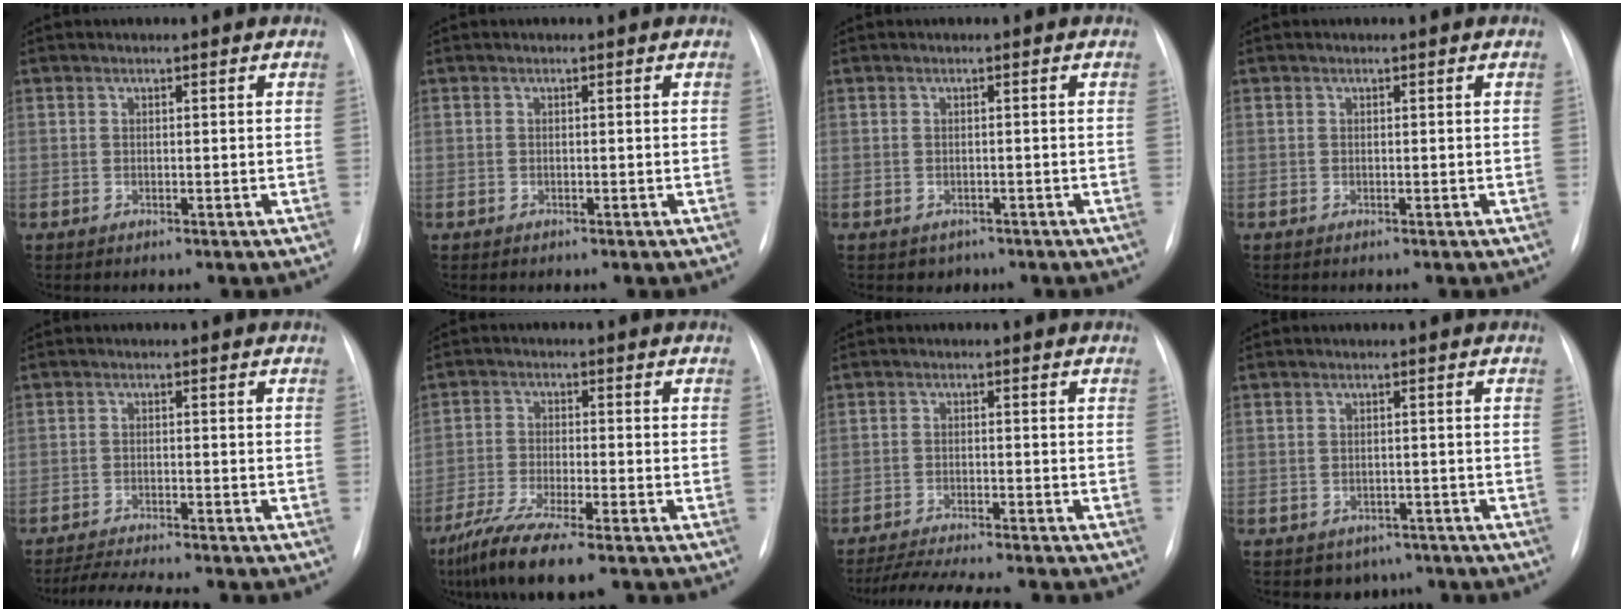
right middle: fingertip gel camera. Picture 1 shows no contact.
{"total": 0.0}
{"total": 1.8, "force": [-1.1, 1.4, 0.1], "torque": [-0.004, 0.004, -0.010]}
{"total": 0.0}
{"total": 7.7, "force": [-6.9, 0.4, 3.4], "torque": [-0.055, -0.015, -0.107]}
{"total": 10.3, "force": [-7.4, 1.1, 7.1], "torque": [-0.131, -0.027, -0.127]}
{"total": 9.8, "force": [-8.7, 0.5, 4.5], "torque": [-0.068, -0.013, -0.134]}
{"total": 4.0, "force": [-2.9, 2.7, 0.5], "torque": [0.002, 0.011, -0.034]}